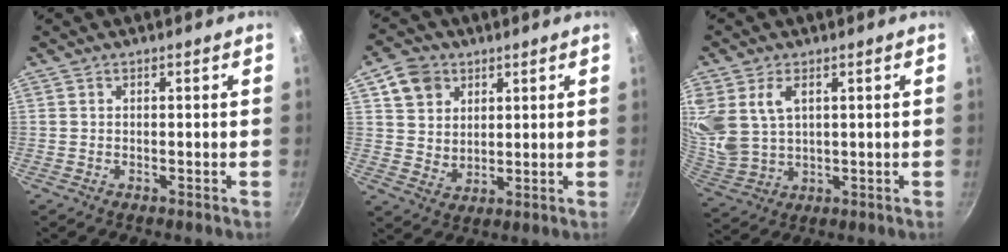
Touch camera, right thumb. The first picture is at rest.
{"total": 8.3, "force": [3.9, 6.7, 3.1], "torque": [-0.026, -0.007, 0.073]}
{"total": 11.0, "force": [4.1, 7.3, 7.1], "torque": [-0.140, -0.021, 0.094]}